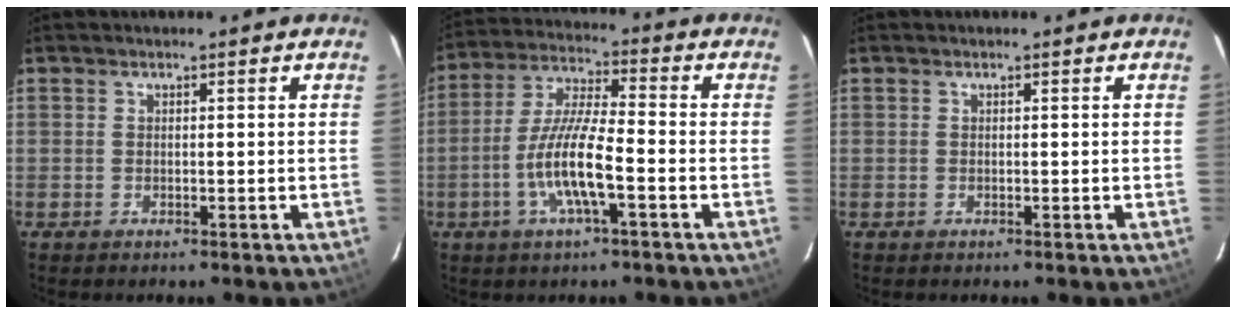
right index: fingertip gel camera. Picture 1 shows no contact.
{"total": 11.0, "force": [-4.0, 1.6, 10.1], "torque": [-0.213, -0.002, -0.078]}
{"total": 0.0}